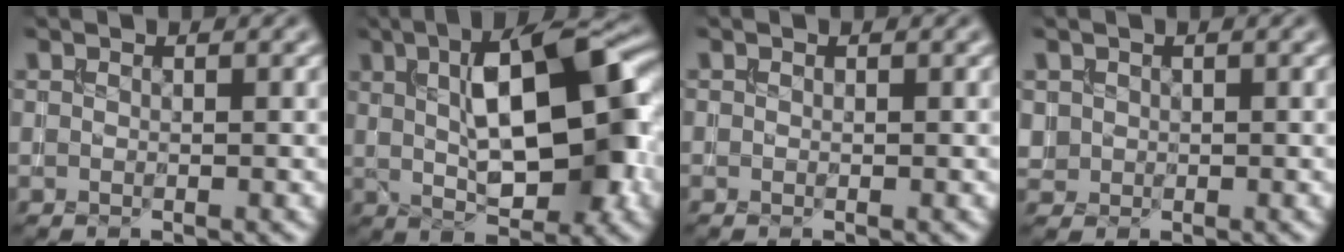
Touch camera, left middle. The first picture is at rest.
{"total": 11.8, "force": [2.0, 4.6, 10.7], "torque": [-0.148, 0.011, 0.031]}
{"total": 0.0}
{"total": 1.1, "force": [0.2, 1.1, 0.1], "torque": [0.005, -0.005, 0.005]}